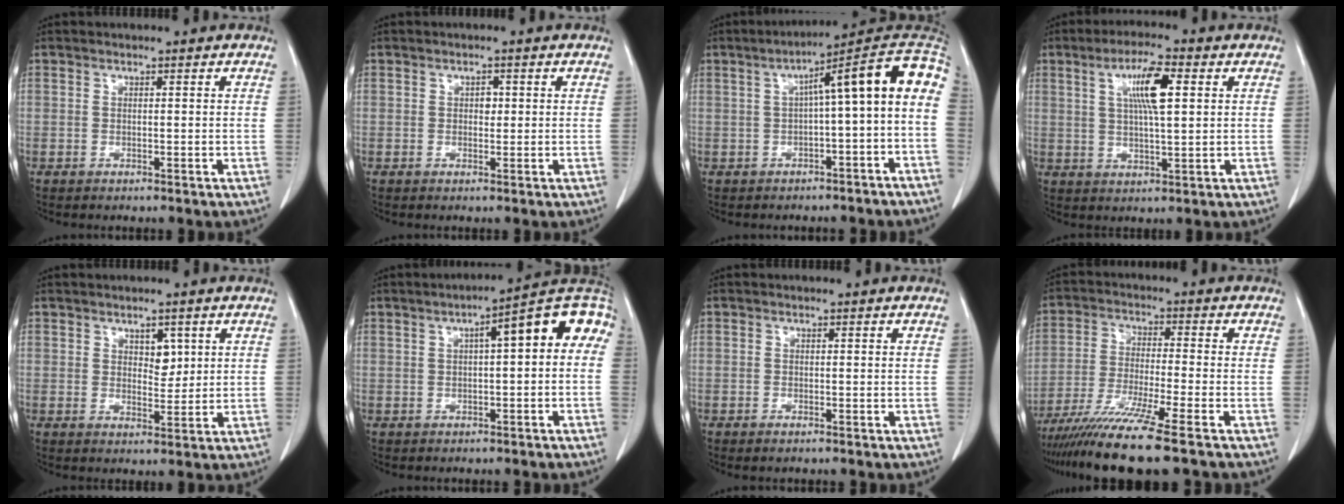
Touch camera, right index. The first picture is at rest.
{"total": 1.3, "force": [0.2, 0.9, 0.9], "torque": [-0.010, 0.002, 0.002]}
{"total": 13.1, "force": [0.1, 1.0, 13.1], "torque": [-0.180, 0.047, -0.003]}
{"total": 7.9, "force": [2.5, 1.1, 7.5], "torque": [-0.136, 0.008, 0.044]}
{"total": 1.5, "force": [0.8, 0.7, 1.1], "torque": [-0.015, -0.005, 0.014]}
{"total": 10.0, "force": [1.9, 2.0, 9.6], "torque": [-0.128, 0.043, 0.015]}
{"total": 0.8, "force": [-0.6, 0.2, 0.5], "torque": [-0.012, -0.003, -0.007]}
{"total": 11.9, "force": [-9.1, -1.7, 7.4], "torque": [-0.128, -0.039, -0.154]}